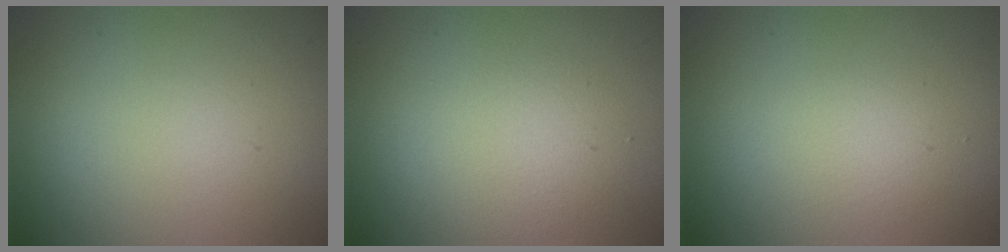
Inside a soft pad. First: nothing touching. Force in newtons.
{"total": 2.8, "press": 2.8, "slide": 0.2}
{"total": 1.6, "press": 1.6, "slide": 0.1}